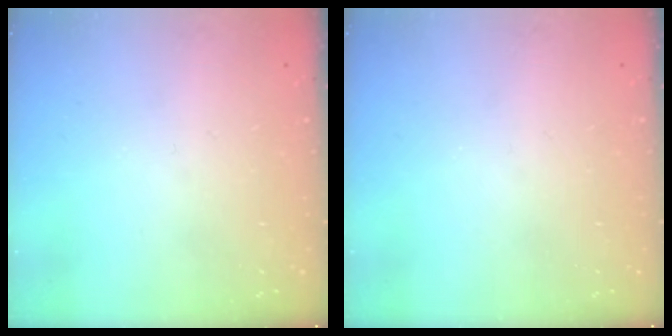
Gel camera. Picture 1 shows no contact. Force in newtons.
{"total": 0.0}